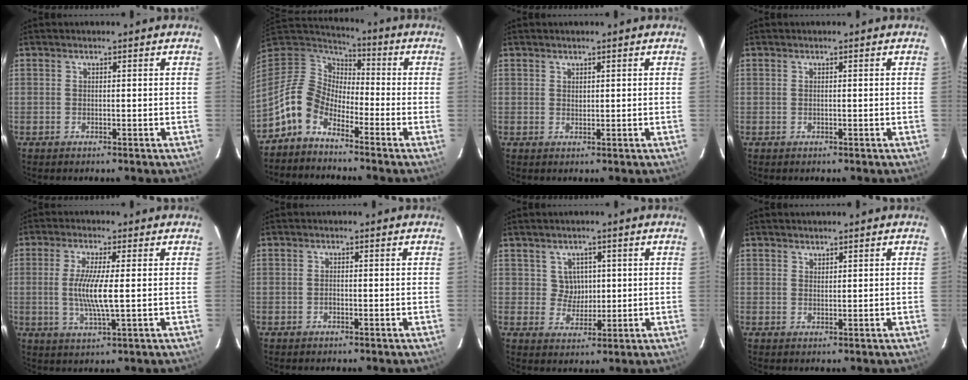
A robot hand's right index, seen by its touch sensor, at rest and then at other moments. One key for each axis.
{"total": 10.2, "fx": -6.6, "fy": 6.0, "fz": 4.9, "tx": -0.102, "ty": 0.020, "tz": -0.146}
{"total": 0.9, "fx": 0.6, "fy": 0.6, "fz": 0.0, "tx": 0.002, "ty": 0.000, "tz": 0.012}
{"total": 0.0}
{"total": 6.9, "fx": -0.1, "fy": 0.5, "fz": 6.9, "tx": -0.134, "ty": -0.011, "tz": -0.003}
{"total": 0.6, "fx": -0.4, "fy": 0.3, "fz": 0.3, "tx": -0.005, "ty": 0.002, "tz": -0.008}
{"total": 4.1, "fx": 1.0, "fy": 3.9, "fz": 0.5, "tx": -0.006, "ty": 0.008, "tz": 0.022}
{"total": 1.2, "fx": 1.0, "fy": 0.6, "fz": -0.1, "tx": 0.003, "ty": 0.000, "tz": 0.019}